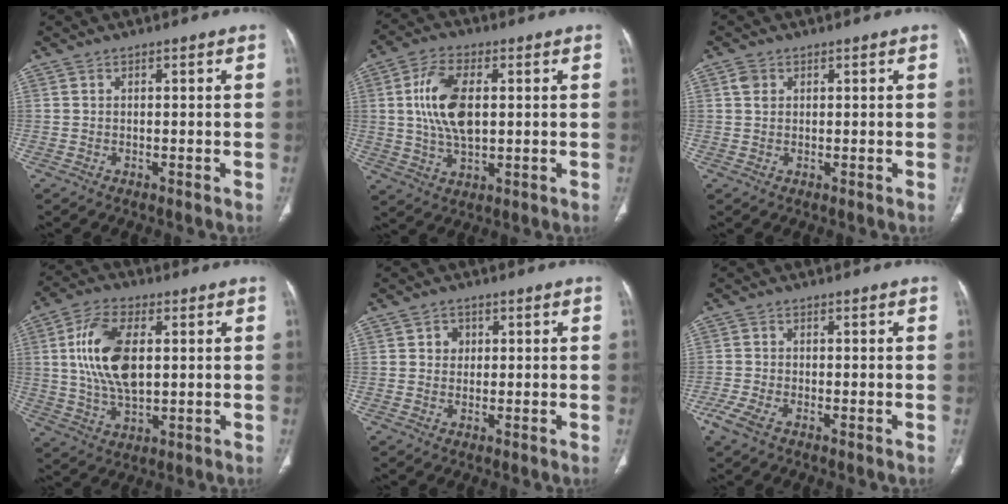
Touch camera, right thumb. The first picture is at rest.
{"total": 11.9, "force": [1.7, 6.3, 10.0], "torque": [-0.194, 0.001, 0.034]}
{"total": 2.0, "force": [0.8, 1.5, 1.0], "torque": [-0.016, 0.002, 0.015]}
{"total": 14.2, "force": [2.3, 7.5, 11.8], "torque": [-0.228, -0.001, 0.047]}
{"total": 2.4, "force": [0.7, 2.2, 0.9], "torque": [0.001, 0.000, 0.008]}
{"total": 3.8, "force": [-2.0, 1.4, 2.8], "torque": [-0.081, -0.001, -0.045]}